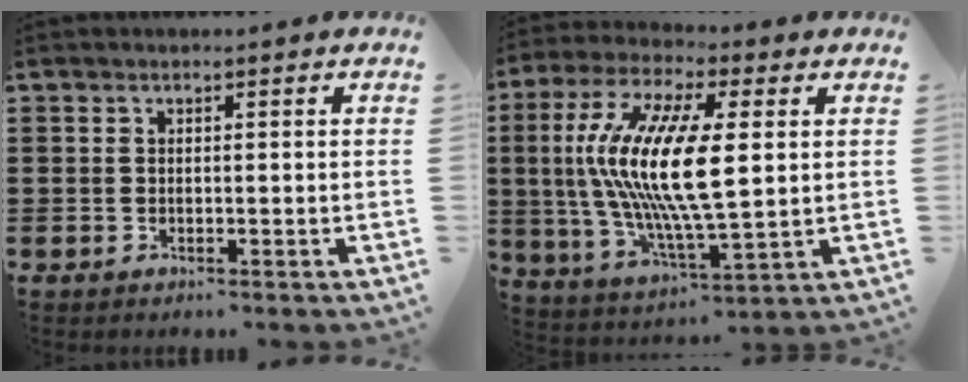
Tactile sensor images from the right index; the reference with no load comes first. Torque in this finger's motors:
{"motor_torque": [2.14, 0.00, 1.05, 0.21]}